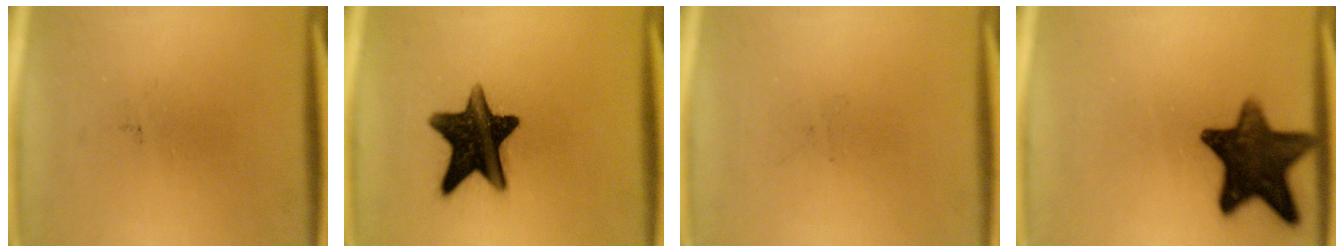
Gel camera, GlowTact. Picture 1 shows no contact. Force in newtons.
{"total": 14.4}
{"total": 0.0}
{"total": 13.6}